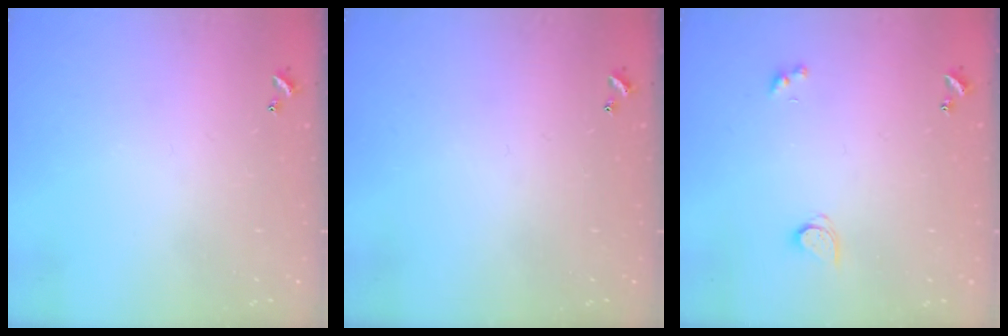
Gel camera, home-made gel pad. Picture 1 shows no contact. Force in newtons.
{"total": 0.0}
{"total": 2.6, "press": 2.6, "slide": 0.3}